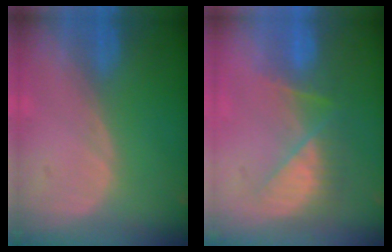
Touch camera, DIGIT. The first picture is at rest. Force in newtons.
{"total": 8.1, "press": 7.0, "slide": 4.1}